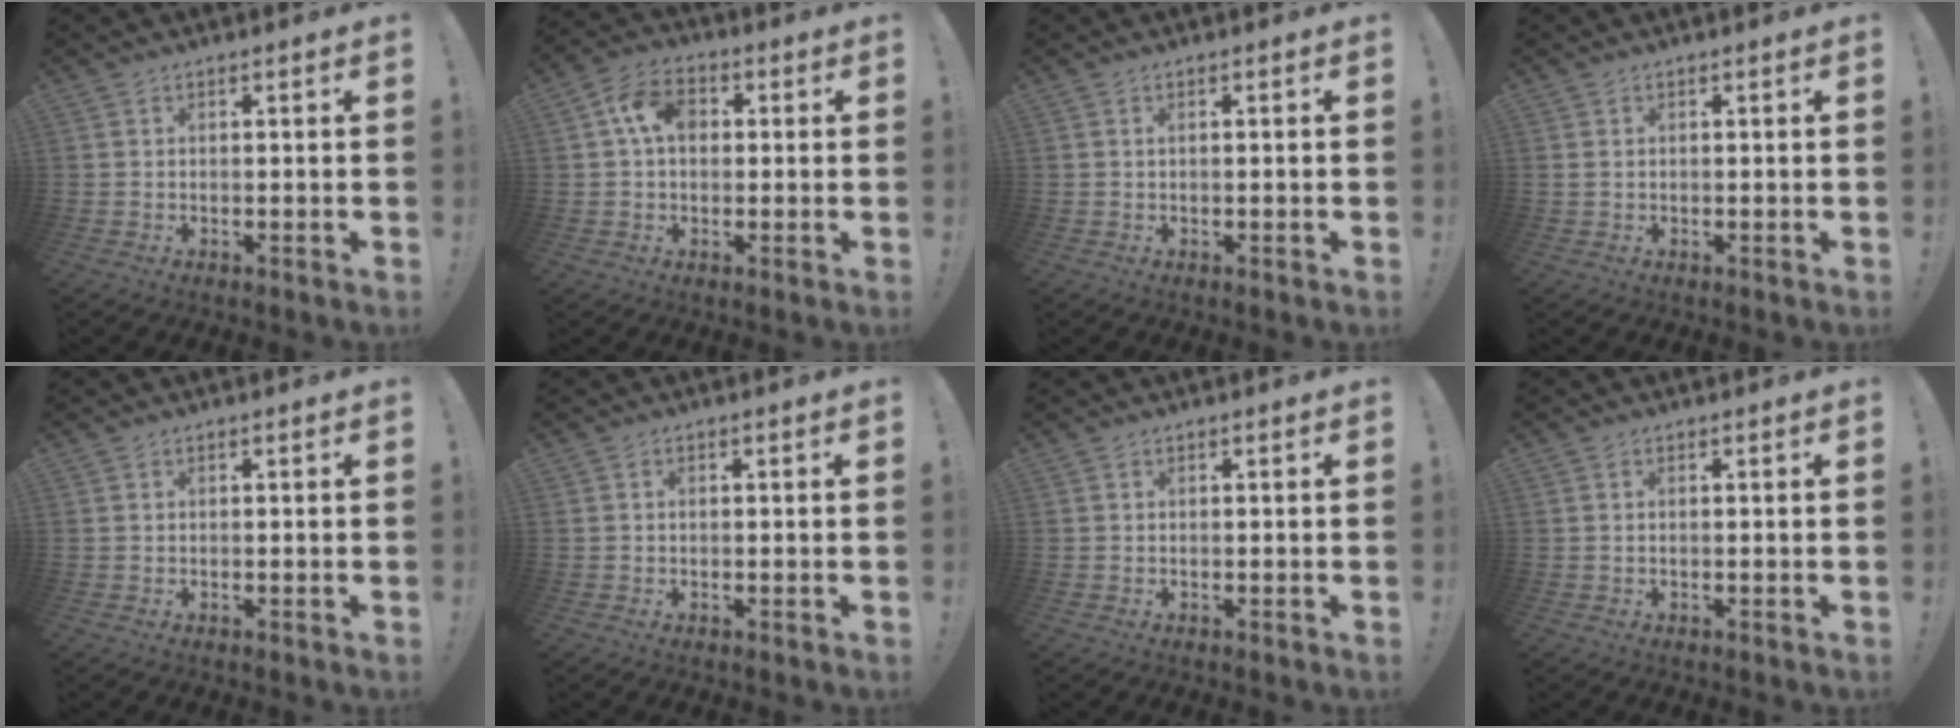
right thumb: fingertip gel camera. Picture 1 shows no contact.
{"total": 8.7, "force": [1.6, 6.3, 5.8], "torque": [-0.096, 0.015, 0.035]}
{"total": 0.7, "force": [0.0, -0.3, 0.7], "torque": [-0.013, -0.001, 0.001]}
{"total": 0.8, "force": [0.4, 0.5, 0.5], "torque": [-0.018, 0.006, 0.008]}
{"total": 0.0}
{"total": 0.6, "force": [-0.2, 0.5, 0.3], "torque": [-0.009, 0.004, -0.004]}
{"total": 0.0}
{"total": 0.6, "force": [0.1, -0.1, 0.5], "torque": [-0.014, 0.000, 0.002]}